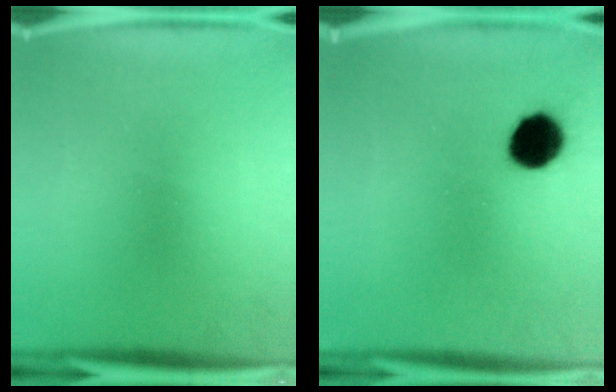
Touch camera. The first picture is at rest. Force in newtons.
{"total": 8.9}